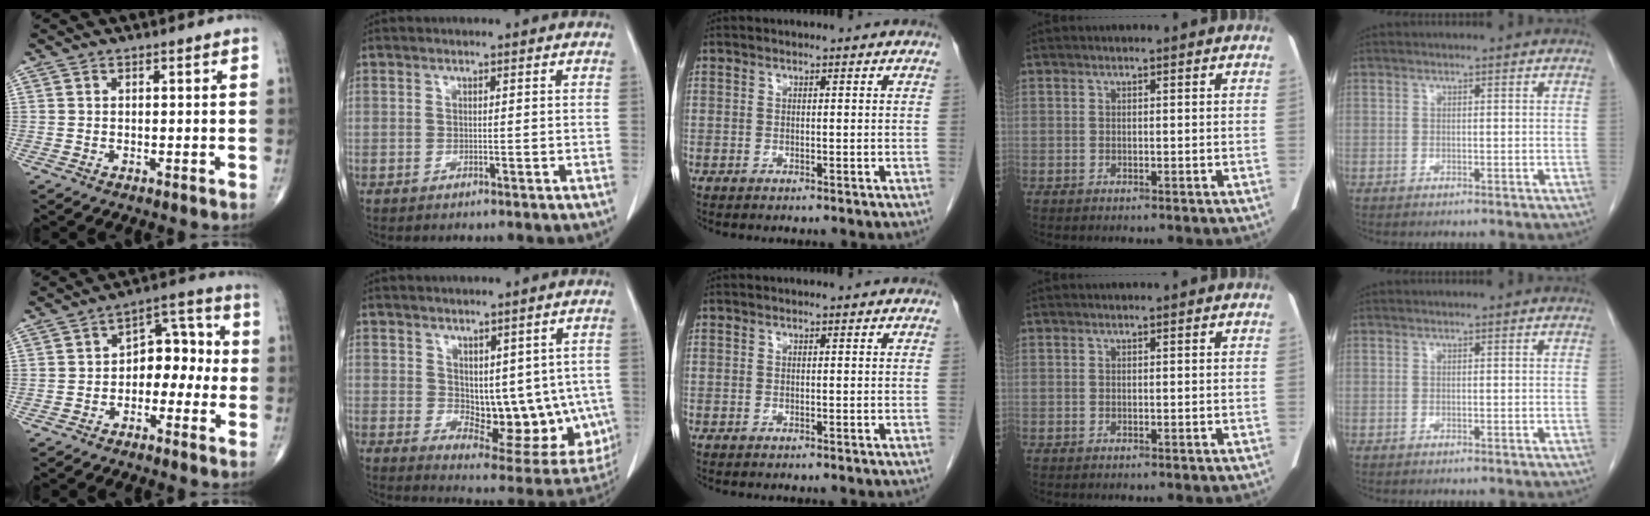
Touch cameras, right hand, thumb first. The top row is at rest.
{"thumb": {"total": 8.6, "force": [-1.5, 5.9, 6.1], "torque": [-0.047, 0.044, -0.039]}, "index": {"total": 12.8, "force": [0.2, 6.9, 10.7], "torque": [-0.124, -0.007, 0.023]}}